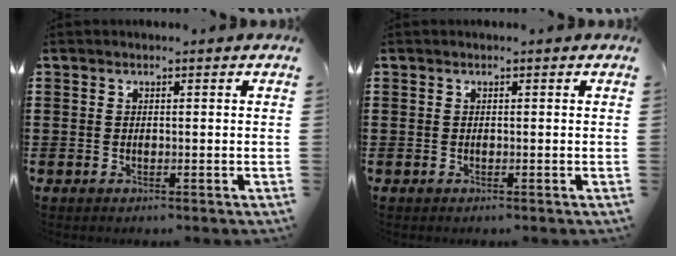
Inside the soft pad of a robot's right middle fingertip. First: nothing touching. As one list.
[{"total": 0.0}]